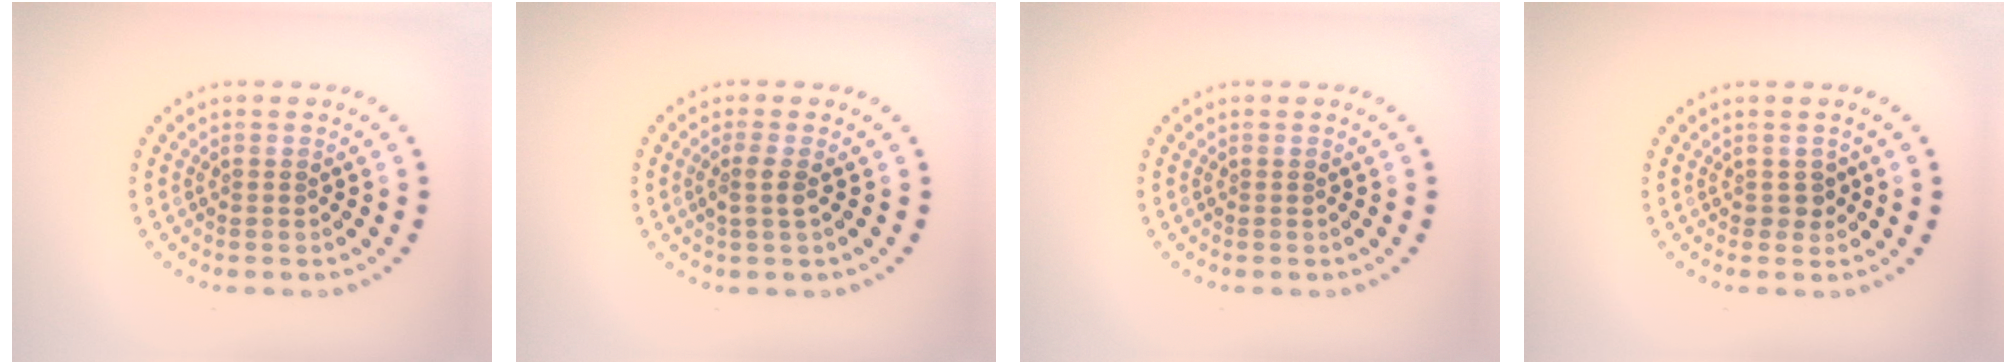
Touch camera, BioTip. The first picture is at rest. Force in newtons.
{"total": 1.5, "press": 1.3, "slide": 0.9}
{"total": 0.0}
{"total": 1.2, "press": 1.0, "slide": 0.6}